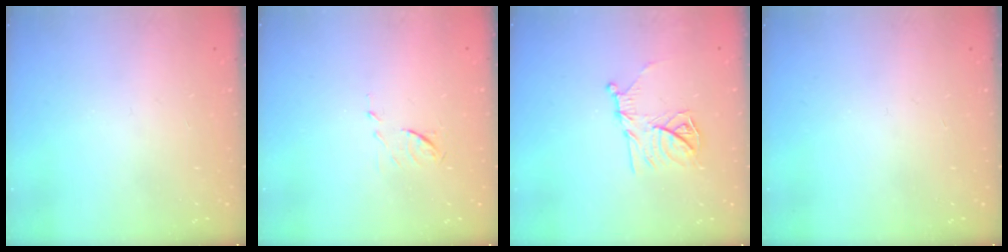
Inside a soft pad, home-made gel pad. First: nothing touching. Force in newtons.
{"total": 5.8, "press": 5.8, "slide": 0.8}
{"total": 11.7, "press": 11.7, "slide": 0.4}
{"total": 0.0}